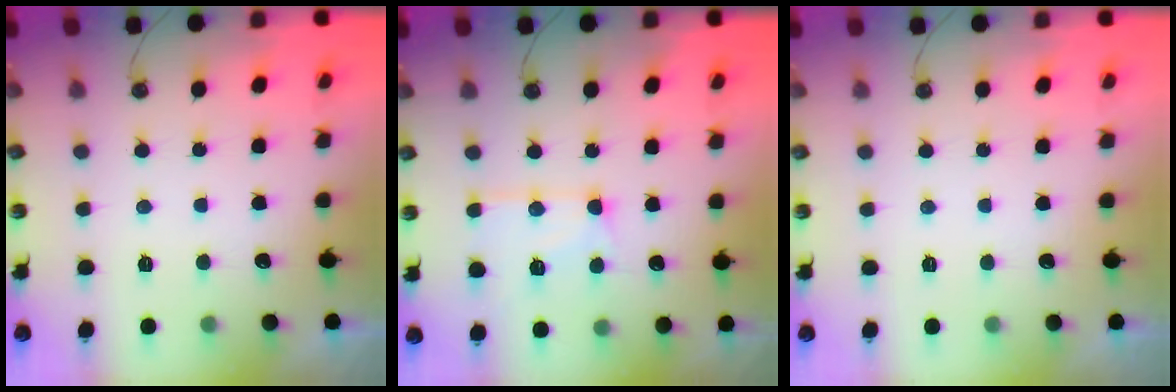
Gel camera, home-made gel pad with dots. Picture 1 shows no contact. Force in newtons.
{"total": 11.1, "press": 11.1, "slide": 0.8}
{"total": 0.0}